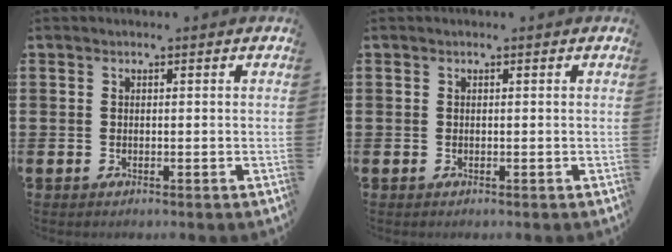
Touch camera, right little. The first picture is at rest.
{"total": 0.0}